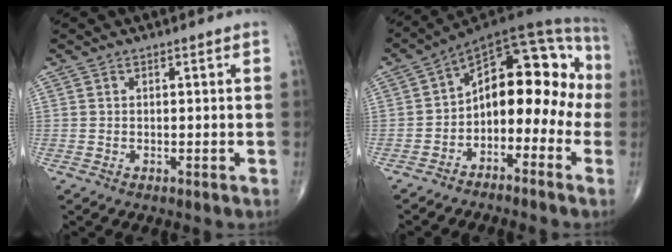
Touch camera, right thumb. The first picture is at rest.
{"total": 16.1, "force": [-2.9, 9.8, 12.4], "torque": [-0.124, 0.092, -0.054]}